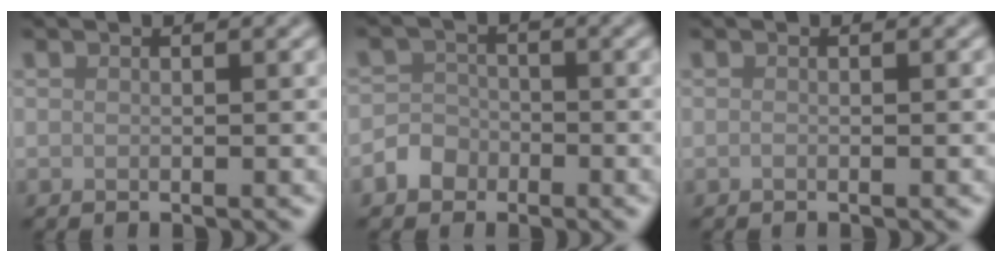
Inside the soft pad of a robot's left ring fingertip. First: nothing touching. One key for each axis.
{"total": 2.5, "fx": -1.4, "fy": 2.0, "fz": 0.4, "tx": 0.002, "ty": 0.008, "tz": -0.034}
{"total": 0.0}